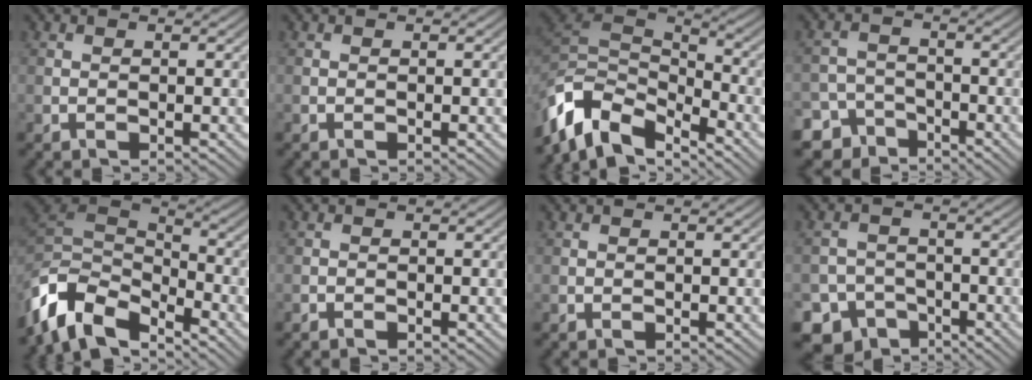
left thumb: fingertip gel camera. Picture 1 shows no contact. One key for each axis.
{"total": 0.0}
{"total": 11.4, "fx": -6.6, "fy": 5.8, "fz": 7.3, "tx": -0.161, "ty": -0.005, "tz": -0.128}
{"total": 6.9, "fx": -5.1, "fy": 4.4, "fz": 1.3, "tx": -0.012, "ty": -0.013, "tz": -0.095}
{"total": 11.2, "fx": -7.0, "fy": 5.9, "fz": 6.4, "tx": -0.146, "ty": -0.003, "tz": -0.144}
{"total": 0.6, "fx": -0.6, "fy": 0.1, "fz": 0.1, "tx": 0.000, "ty": -0.001, "tz": -0.011}
{"total": 0.0}
{"total": 7.5, "fx": -5.4, "fy": 5.1, "fz": 1.3, "tx": -0.017, "ty": -0.013, "tz": -0.095}